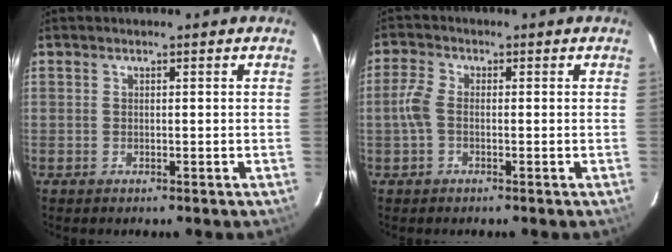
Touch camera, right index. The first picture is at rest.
{"total": 3.7, "force": [-0.6, 2.1, 3.0], "torque": [-0.073, 0.007, -0.015]}